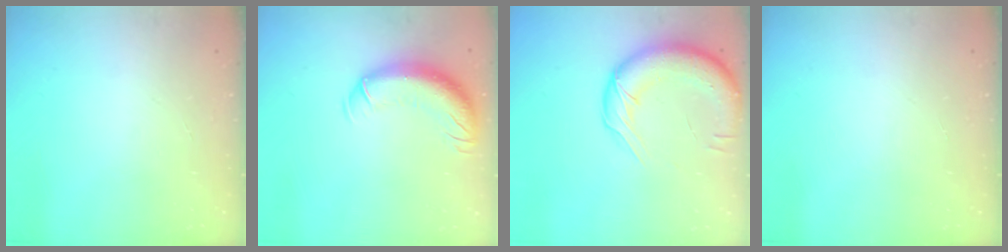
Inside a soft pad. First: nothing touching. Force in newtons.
{"total": 13.5, "press": 13.2, "slide": 2.9}
{"total": 15.7, "press": 15.3, "slide": 3.6}
{"total": 0.0}